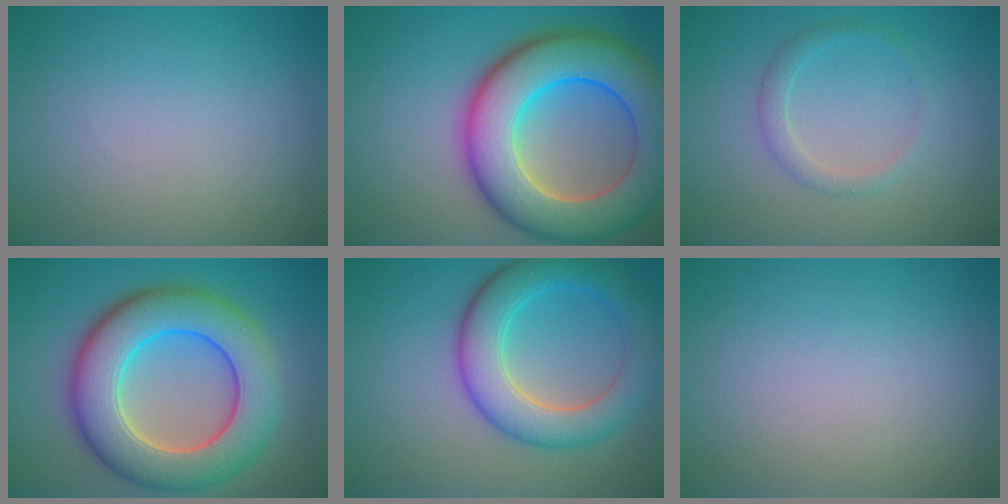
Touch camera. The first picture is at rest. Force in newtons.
{"total": 12.4, "press": 12.4, "slide": 0.6}
{"total": 1.7, "press": 1.7, "slide": 0.0}
{"total": 10.7, "press": 10.7, "slide": 0.6}
{"total": 6.6, "press": 6.6, "slide": 0.2}
{"total": 0.0}